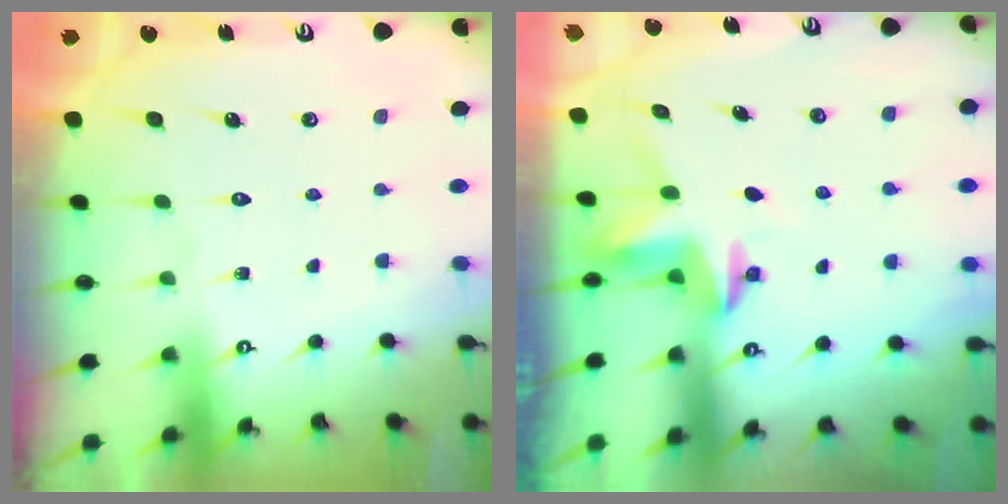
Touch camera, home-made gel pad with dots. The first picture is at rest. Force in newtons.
{"total": 3.4, "press": 3.4, "slide": 0.3}